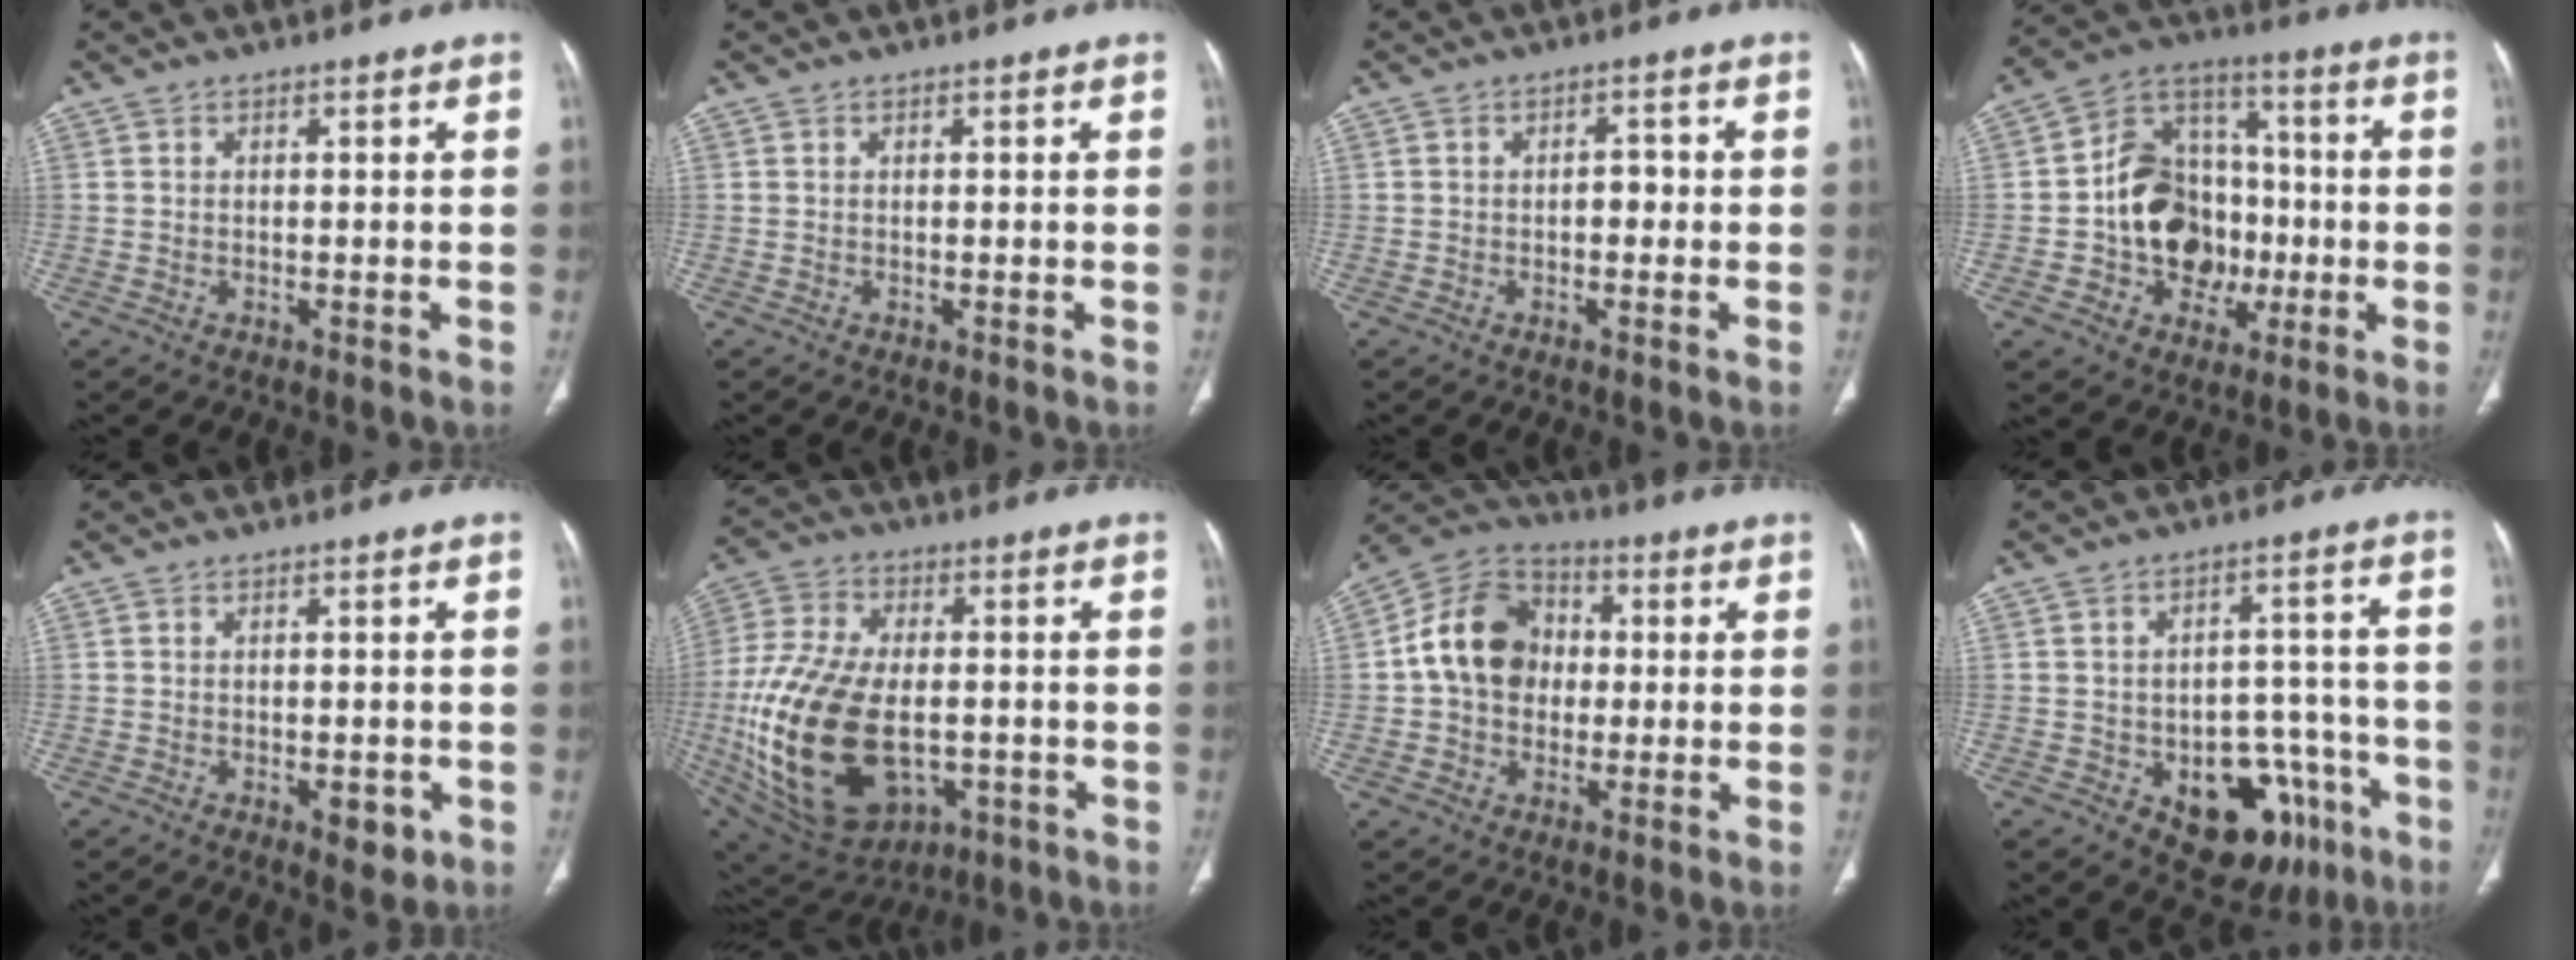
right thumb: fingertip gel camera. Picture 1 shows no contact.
{"total": 0.0}
{"total": 2.4, "force": [-0.4, 1.6, 1.7], "torque": [-0.012, 0.008, -0.010]}
{"total": 17.3, "force": [-2.5, 13.8, 10.2], "torque": [-0.114, 0.041, -0.038]}
{"total": 4.0, "force": [-1.3, 2.0, 3.1], "torque": [-0.029, -0.001, -0.008]}
{"total": 26.6, "force": [-4.6, 15.7, 21.0], "torque": [-0.433, -0.009, -0.051]}
{"total": 14.0, "force": [0.7, 11.2, 8.3], "torque": [-0.122, 0.029, 0.001]}
{"total": 16.1, "force": [-7.1, 9.8, 10.5], "torque": [-0.093, 0.047, -0.085]}